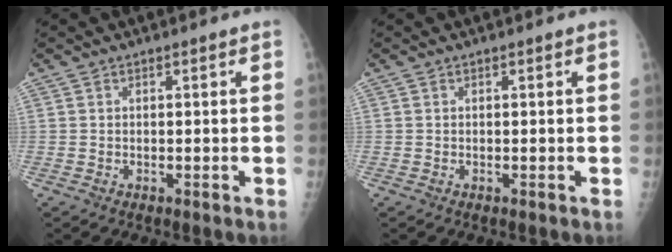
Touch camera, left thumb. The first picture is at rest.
{"total": 0.0}